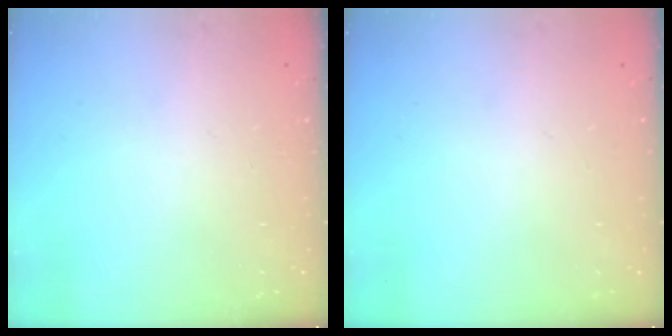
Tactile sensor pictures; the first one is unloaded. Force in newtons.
{"total": 0.0}